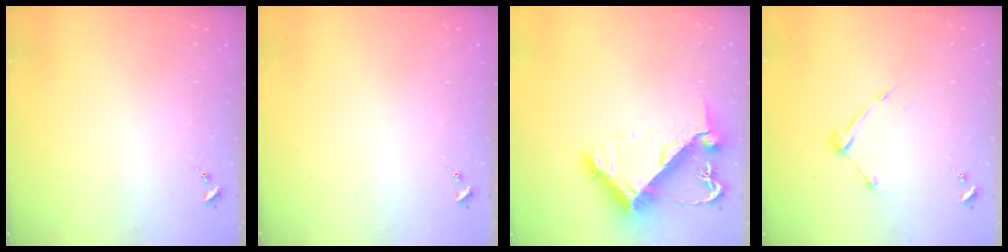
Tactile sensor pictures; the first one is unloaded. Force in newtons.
{"total": 0.0}
{"total": 11.0, "press": 10.9, "slide": 1.4}
{"total": 6.9, "press": 6.9, "slide": 0.3}